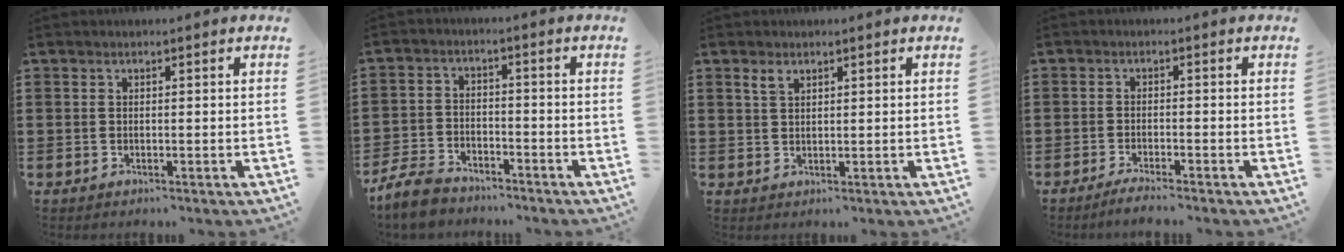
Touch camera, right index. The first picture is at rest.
{"total": 5.3, "force": [-4.9, 1.3, 1.5], "torque": [-0.053, 0.000, -0.101]}
{"total": 1.6, "force": [1.1, 0.7, 0.9], "torque": [-0.021, 0.001, 0.021]}
{"total": 2.0, "force": [-1.8, -0.4, 0.6], "torque": [-0.010, -0.003, -0.034]}